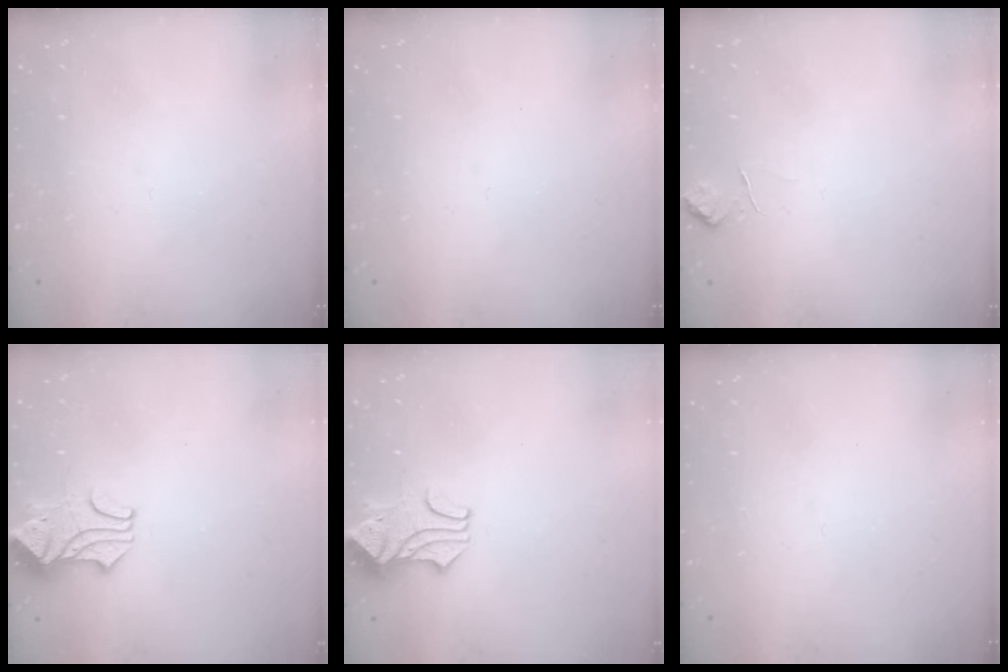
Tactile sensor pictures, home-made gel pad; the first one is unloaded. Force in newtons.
{"total": 0.0}
{"total": 1.6, "press": 1.2, "slide": 0.9}
{"total": 1.7, "press": 1.3, "slide": 1.2}
{"total": 1.8, "press": 1.4, "slide": 1.2}
{"total": 0.0}